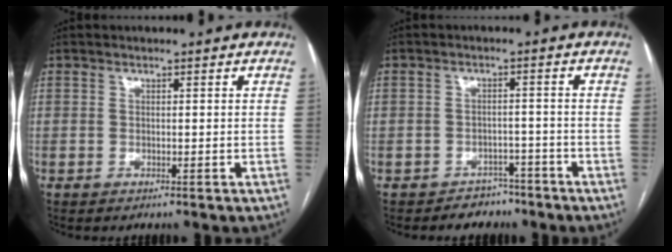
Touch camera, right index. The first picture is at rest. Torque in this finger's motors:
{"motor_torque": [-0.72, -0.37, -0.29, -0.10]}